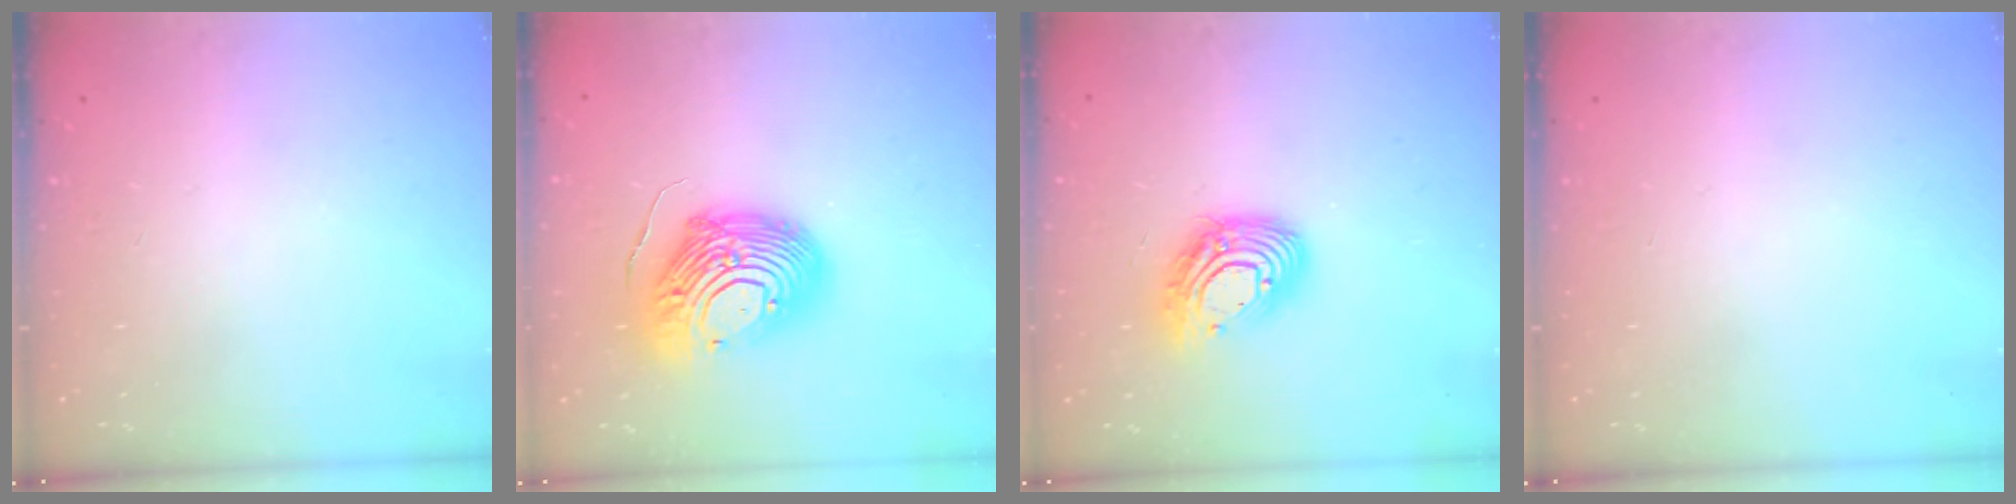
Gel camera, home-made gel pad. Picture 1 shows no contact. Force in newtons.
{"total": 18.0, "press": 17.9, "slide": 1.9}
{"total": 13.4, "press": 13.4, "slide": 1.3}
{"total": 0.0}